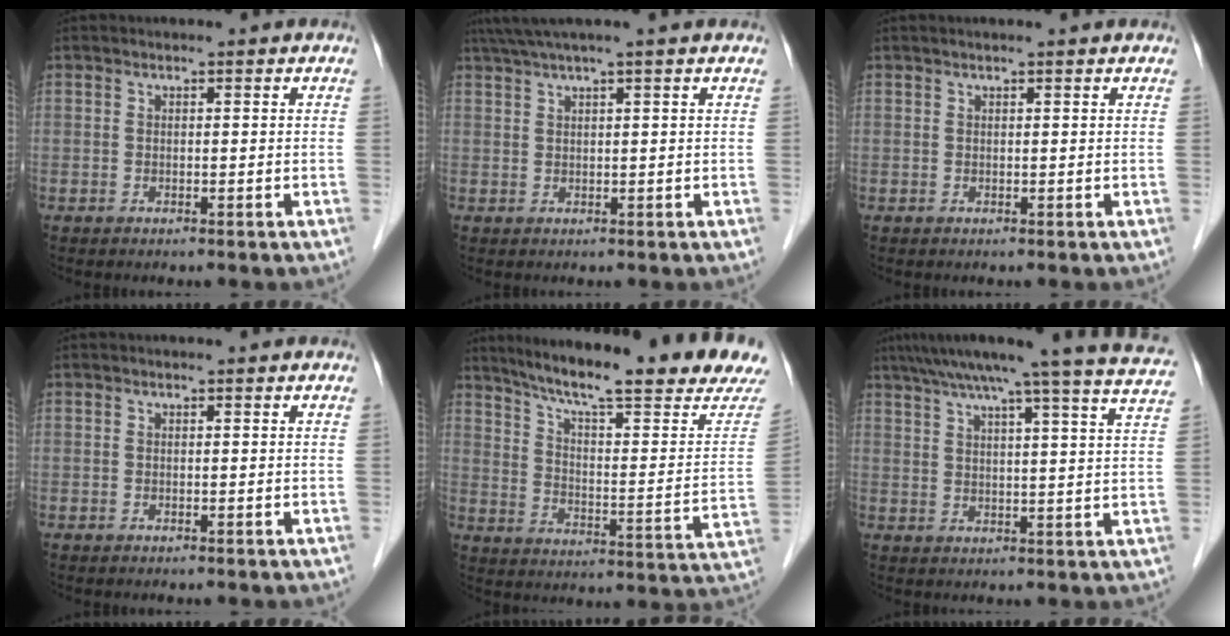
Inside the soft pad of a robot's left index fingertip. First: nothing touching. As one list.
[{"total": 5.0, "force": [3.8, -1.3, 2.9], "torque": [-0.045, 0.028, 0.070]}, {"total": 2.0, "force": [1.7, -0.1, 1.0], "torque": [-0.012, 0.017, 0.021]}, {"total": 0.0}, {"total": 25.2, "force": [21.4, 1.3, 13.3], "torque": [-0.201, -0.056, 0.286]}, {"total": 21.9, "force": [18.7, -0.9, 11.3], "torque": [-0.180, -0.016, 0.234]}]